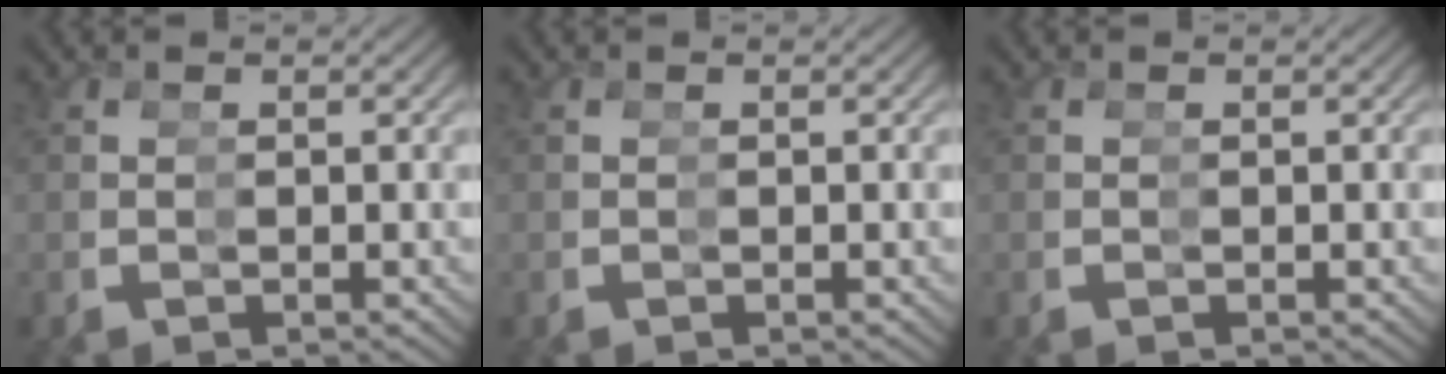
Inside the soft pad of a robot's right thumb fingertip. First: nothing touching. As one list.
[{"total": 0.0}, {"total": 0.0}]